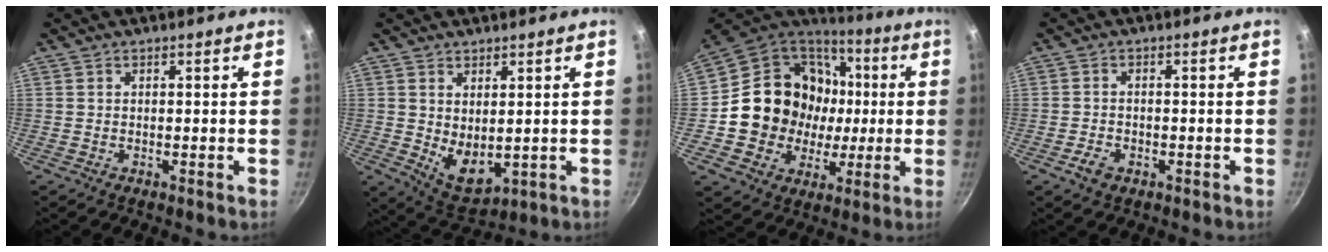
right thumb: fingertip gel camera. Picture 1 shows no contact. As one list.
[{"total": 7.2, "force": [1.3, 4.2, 5.7], "torque": [-0.077, -0.028, 0.040]}, {"total": 21.6, "force": [1.0, 19.1, 9.9], "torque": [-0.154, 0.027, 0.027]}, {"total": 3.4, "force": [-1.6, 2.2, 2.0], "torque": [-0.038, 0.013, -0.029]}]